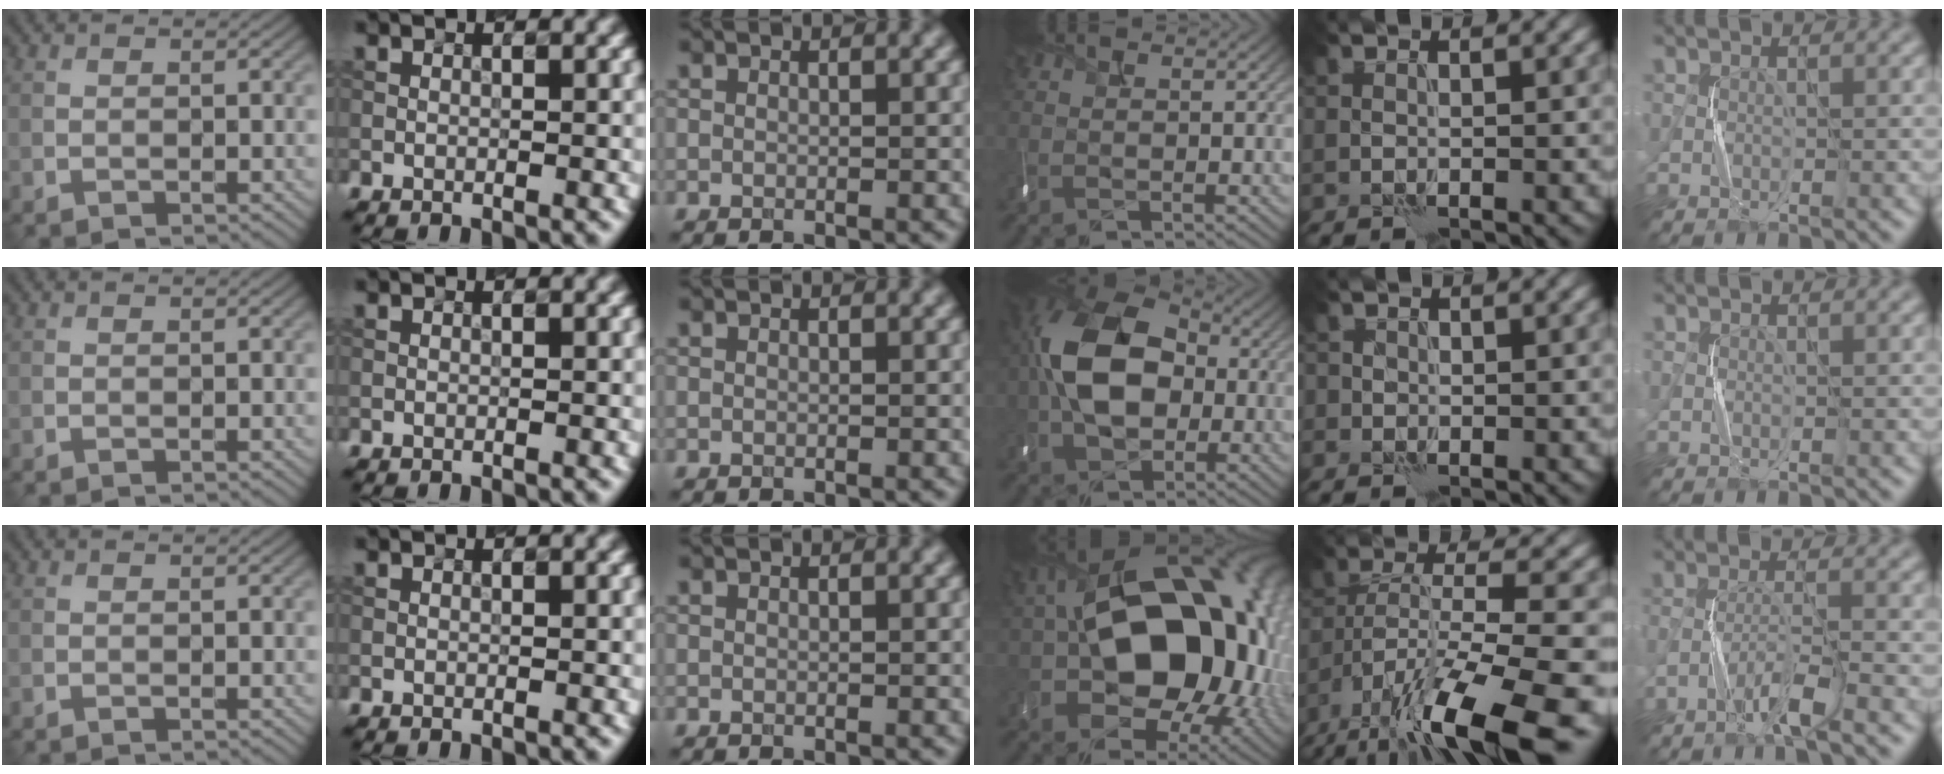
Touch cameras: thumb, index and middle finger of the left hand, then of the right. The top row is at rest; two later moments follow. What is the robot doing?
{"motion": "shake", "object": "tambourine"}